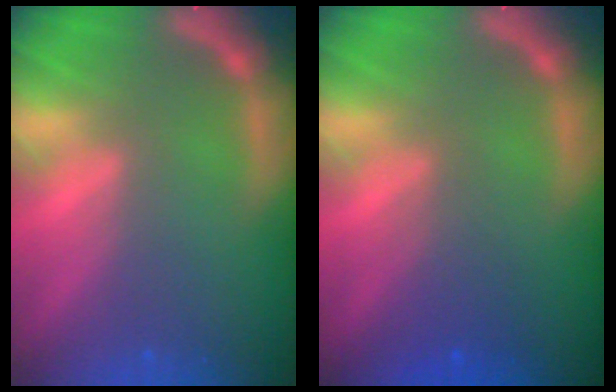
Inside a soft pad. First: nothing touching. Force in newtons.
{"total": 2.5}